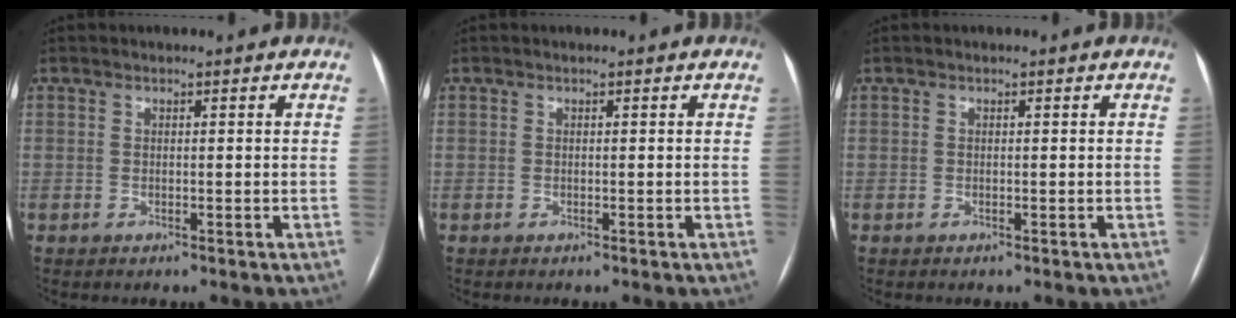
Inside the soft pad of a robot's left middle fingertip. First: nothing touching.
{"total": 0.0}
{"total": 0.0}